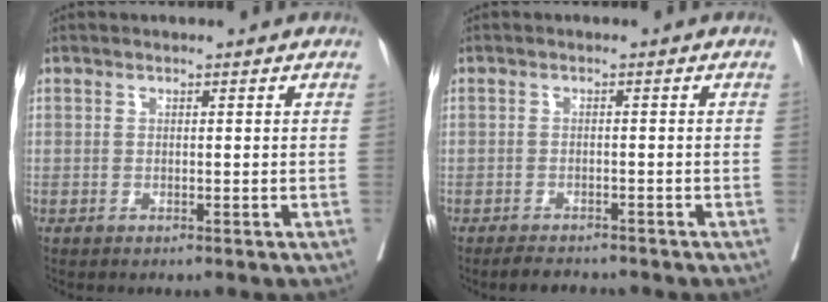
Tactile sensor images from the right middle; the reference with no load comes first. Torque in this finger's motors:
{"motor_torque": [0.47, -0.44, 0.03, 0.02]}